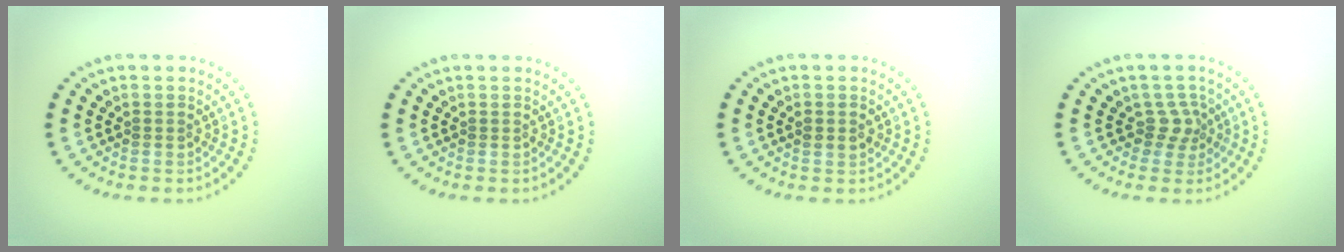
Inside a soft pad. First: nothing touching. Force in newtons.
{"total": 0.0}
{"total": 1.1, "press": 1.1, "slide": 0.3}
{"total": 1.9, "press": 1.3, "slide": 1.4}